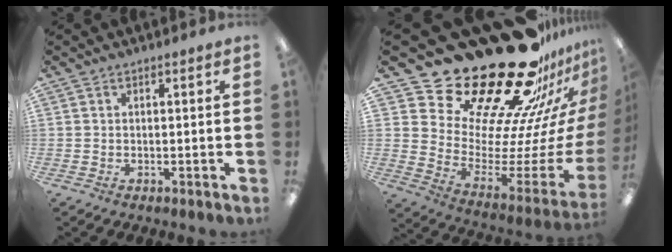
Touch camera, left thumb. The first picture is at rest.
{"total": 33.5, "force": [26.3, 12.8, 16.3], "torque": [-0.202, -0.233, 0.497]}